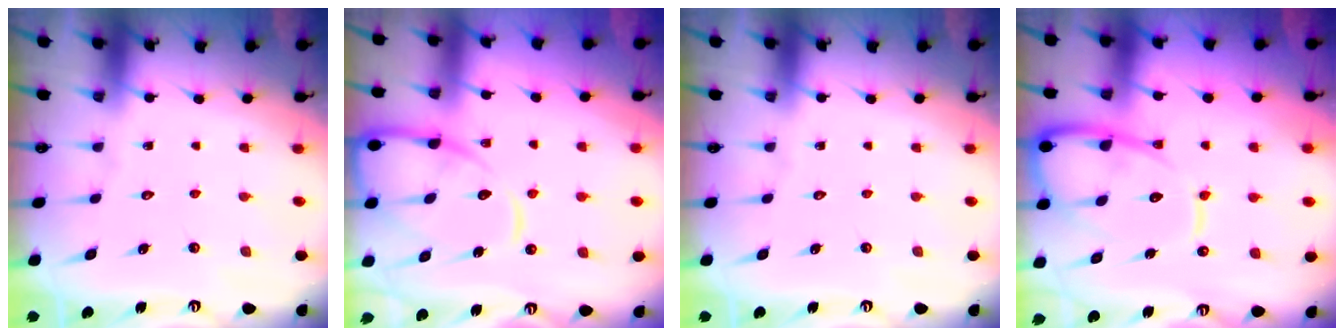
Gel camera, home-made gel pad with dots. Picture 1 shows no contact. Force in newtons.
{"total": 12.7, "press": 12.6, "slide": 1.3}
{"total": 0.0}
{"total": 14.2, "press": 14.1, "slide": 1.5}